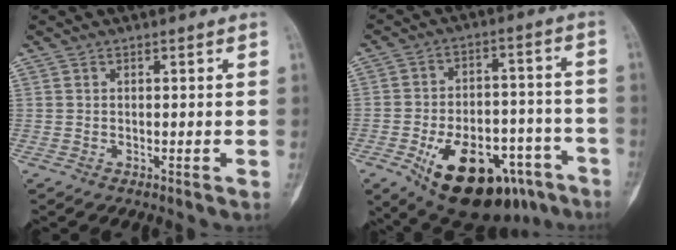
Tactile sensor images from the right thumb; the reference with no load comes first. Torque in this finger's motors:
{"motor_torque": [1.09, 0.18, 1.98, -0.79, 0.51]}